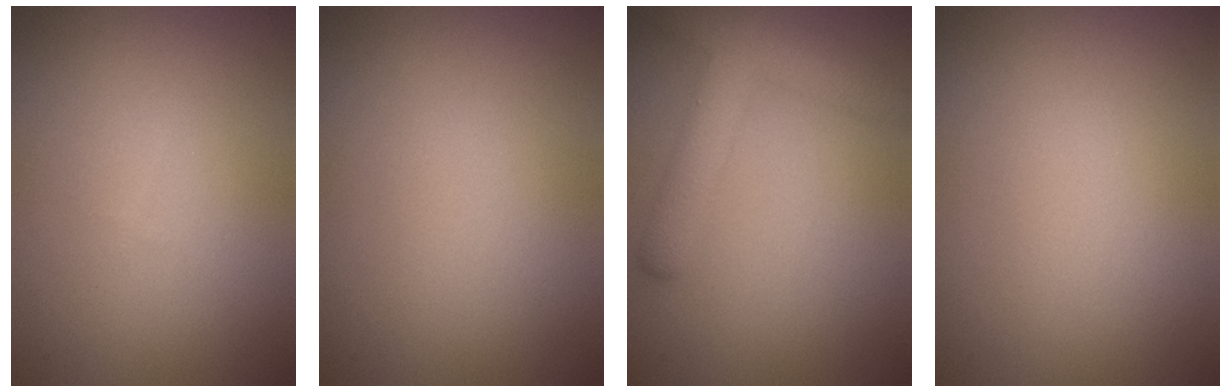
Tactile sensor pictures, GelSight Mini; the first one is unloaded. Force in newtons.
{"total": 0.0}
{"total": 4.4, "press": 4.4, "slide": 0.2}
{"total": 0.0}